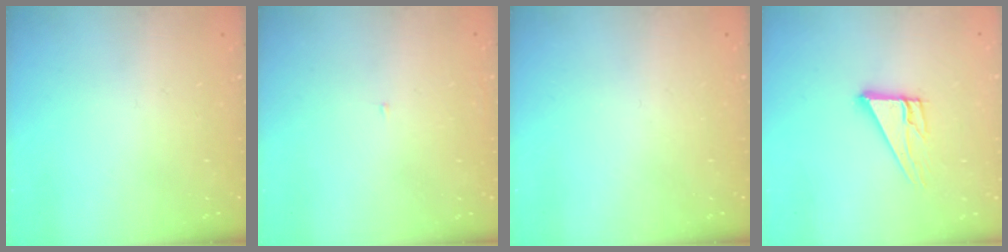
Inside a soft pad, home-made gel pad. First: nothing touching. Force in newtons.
{"total": 2.1, "press": 2.1, "slide": 0.2}
{"total": 0.0}
{"total": 10.0, "press": 10.0, "slide": 0.5}